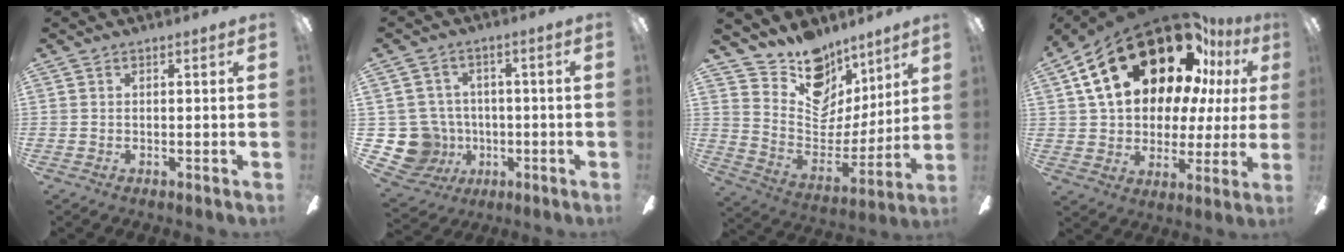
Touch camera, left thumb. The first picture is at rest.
{"total": 10.4, "force": [-1.5, 10.0, 2.6], "torque": [-0.102, 0.012, -0.019]}
{"total": 14.8, "force": [11.5, 8.5, 3.9], "torque": [-0.082, -0.102, 0.212]}
{"total": 28.4, "force": [15.2, 16.1, 17.9], "torque": [-0.318, -0.088, 0.283]}